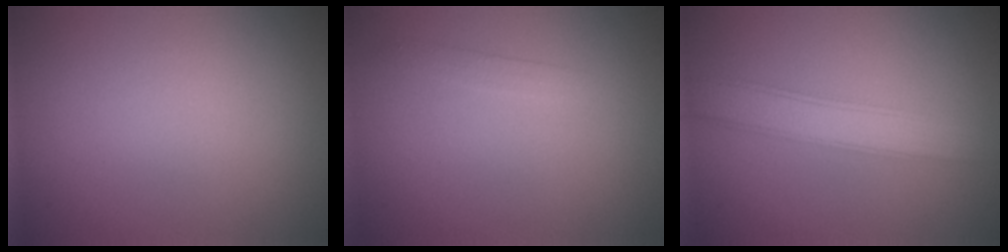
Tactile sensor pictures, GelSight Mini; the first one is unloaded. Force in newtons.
{"total": 1.1, "press": 1.1, "slide": 0.0}
{"total": 3.7, "press": 3.7, "slide": 0.1}